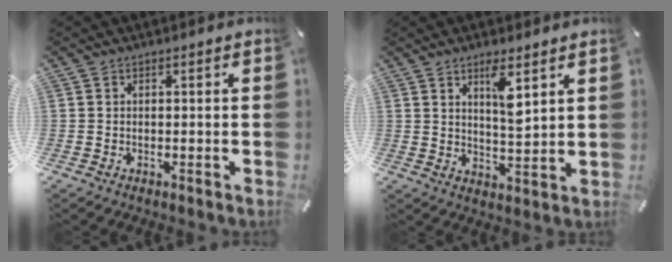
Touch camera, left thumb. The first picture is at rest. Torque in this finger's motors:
{"motor_torque": [1.18, 0.71, 0.70, -0.35, 0.31]}